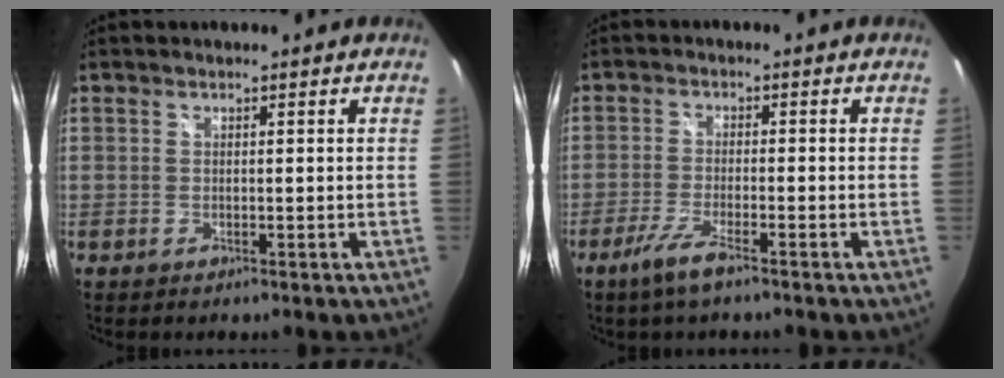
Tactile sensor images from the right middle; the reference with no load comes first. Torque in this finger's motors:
{"motor_torque": [0.66, -0.63, 0.03, 0.06]}